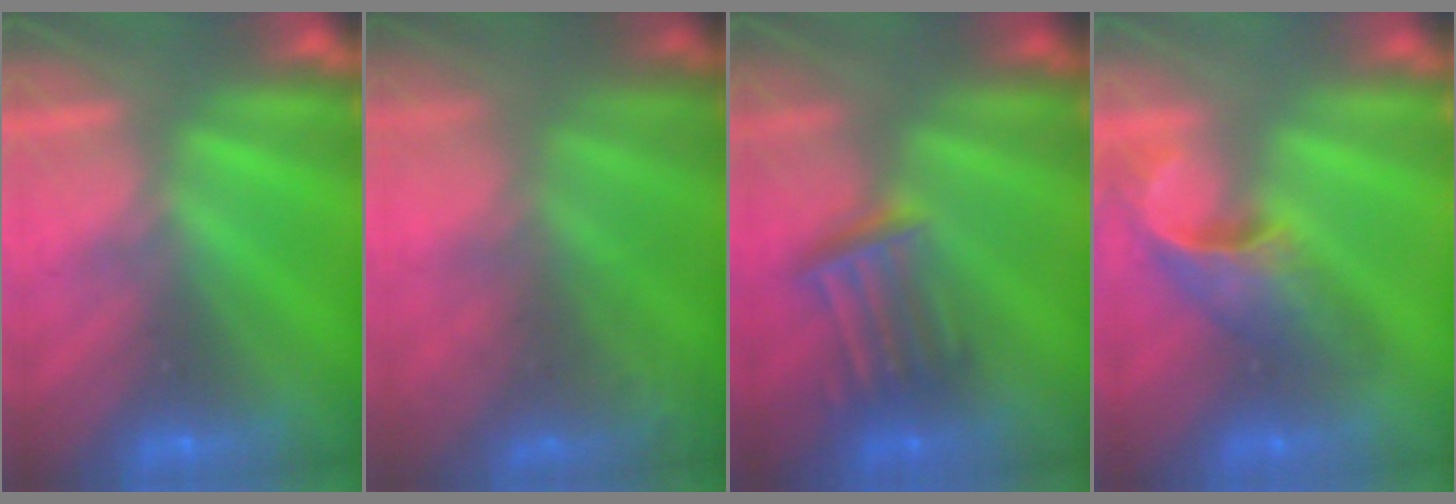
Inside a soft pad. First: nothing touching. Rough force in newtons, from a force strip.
{"total": 8.8}
{"total": 3.4}
{"total": 4.6}